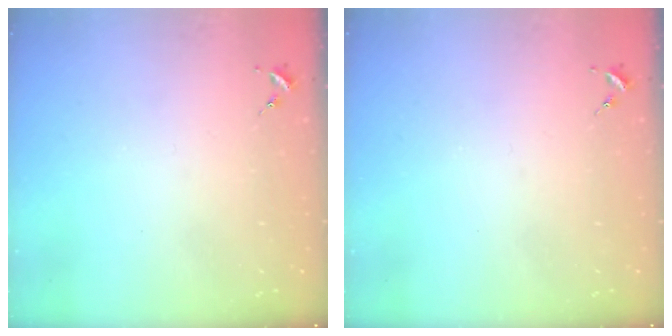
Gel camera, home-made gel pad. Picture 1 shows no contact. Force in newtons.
{"total": 0.0}